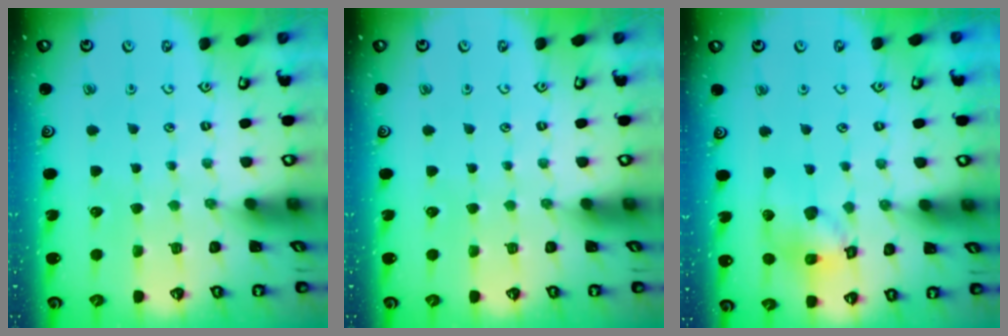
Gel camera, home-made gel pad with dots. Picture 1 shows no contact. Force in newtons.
{"total": 0.0}
{"total": 13.4, "press": 13.3, "slide": 1.8}